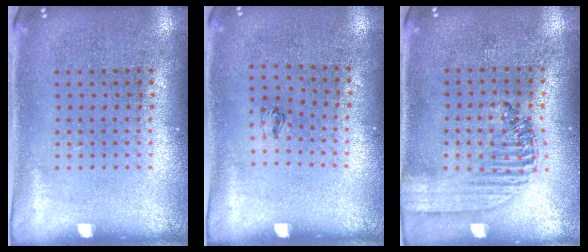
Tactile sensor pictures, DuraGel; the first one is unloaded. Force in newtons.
{"total": 0.5, "press": 0.2, "slide": 0.5}
{"total": 1.5, "press": 1.4, "slide": 0.6}